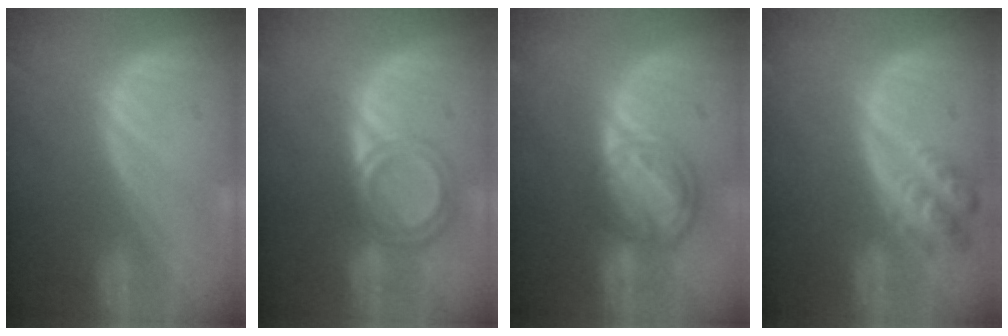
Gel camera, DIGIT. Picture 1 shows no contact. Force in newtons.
{"total": 6.4, "press": 5.4, "slide": 3.4}
{"total": 8.2, "press": 7.0, "slide": 4.4}
{"total": 5.3, "press": 5.0, "slide": 1.9}